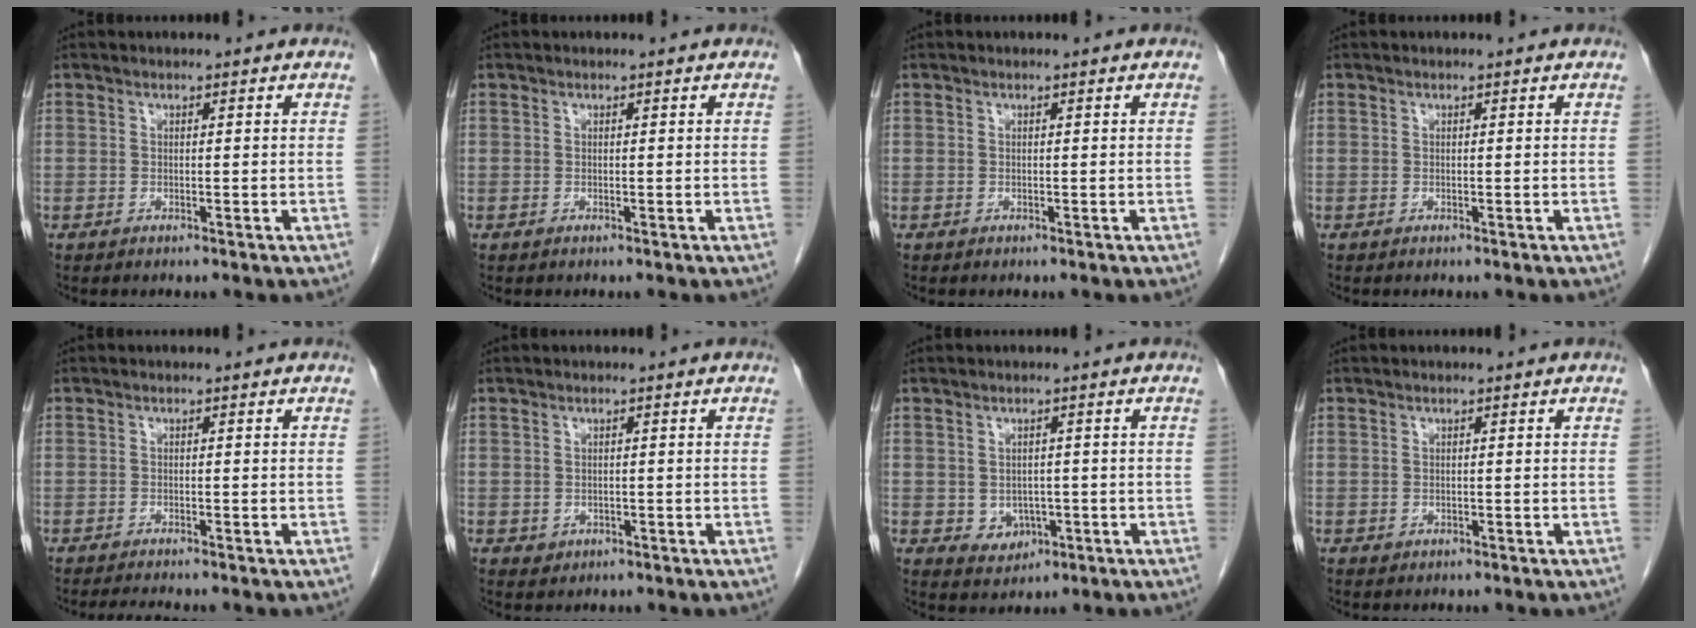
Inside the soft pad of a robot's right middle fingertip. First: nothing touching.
{"total": 0.0}
{"total": 0.0}
{"total": 0.0}
{"total": 1.9, "force": [-1.7, -0.4, 0.7], "torque": [-0.020, -0.009, -0.029]}
{"total": 1.1, "force": [-0.2, 1.0, 0.4], "torque": [-0.012, 0.000, 0.004]}
{"total": 3.3, "force": [-0.6, 2.7, 1.8], "torque": [-0.025, -0.001, 0.003]}
{"total": 0.0}